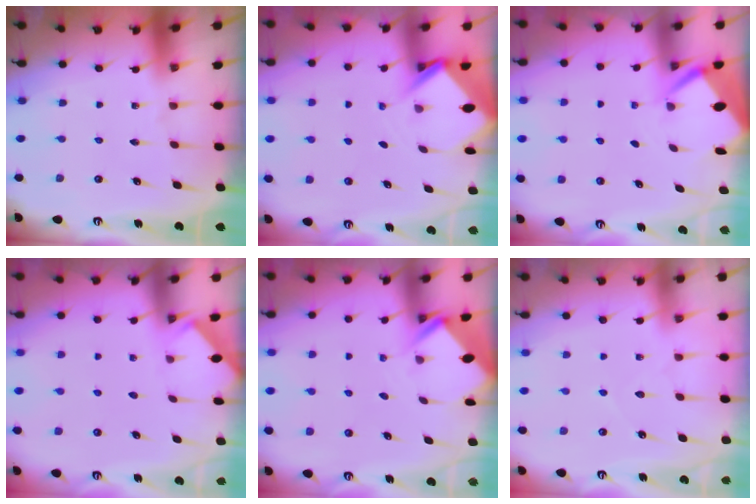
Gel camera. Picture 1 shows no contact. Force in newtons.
{"total": 3.5, "press": 3.5, "slide": 0.2}
{"total": 2.5, "press": 2.5, "slide": 0.3}
{"total": 1.3, "press": 1.3, "slide": 0.3}
{"total": 2.7, "press": 2.7, "slide": 0.2}
{"total": 4.9, "press": 4.8, "slide": 0.4}